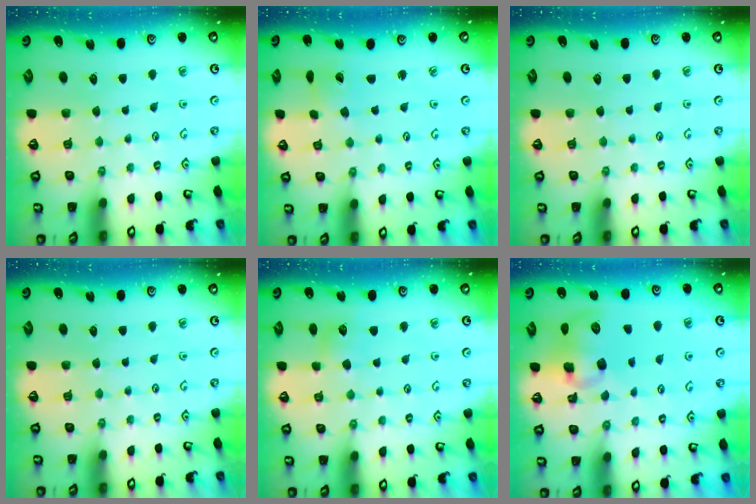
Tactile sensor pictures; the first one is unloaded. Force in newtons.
{"total": 1.8, "press": 1.8, "slide": 0.1}
{"total": 0.0}
{"total": 0.0}
{"total": 5.9, "press": 5.9, "slide": 0.8}
{"total": 10.4, "press": 10.2, "slide": 1.8}